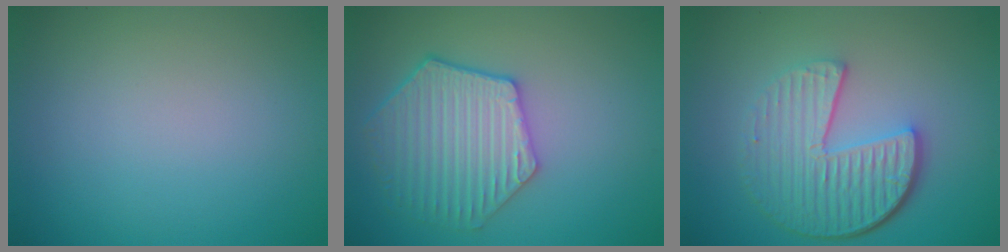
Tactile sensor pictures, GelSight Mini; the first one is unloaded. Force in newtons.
{"total": 5.3, "press": 4.9, "slide": 2.0}
{"total": 6.3, "press": 4.5, "slide": 4.5}